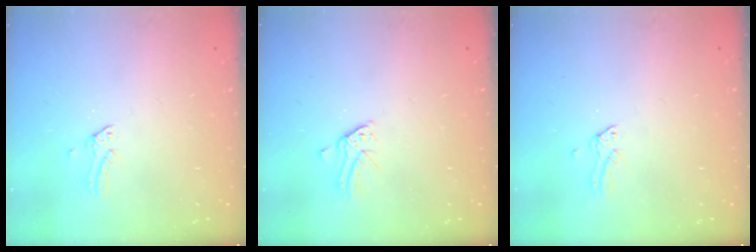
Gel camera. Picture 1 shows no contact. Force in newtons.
{"total": 1.6, "press": 1.6, "slide": 0.1}
{"total": 0.0}